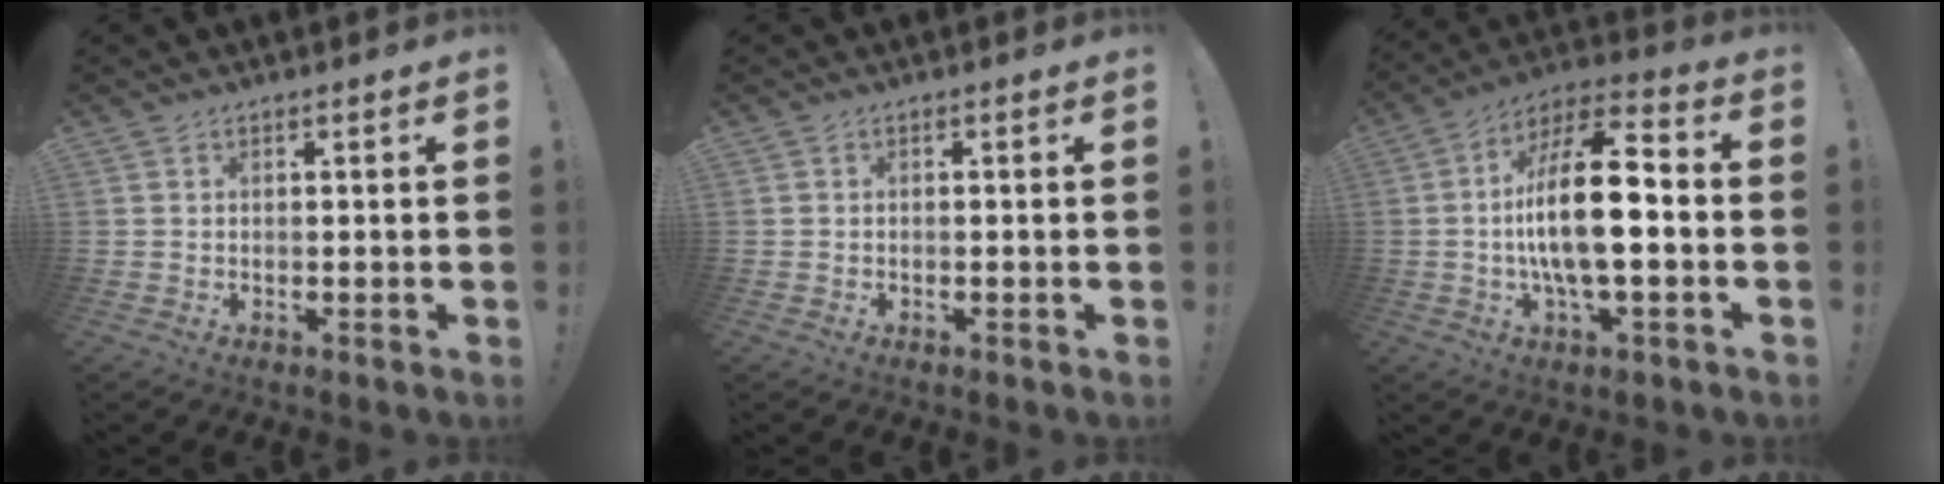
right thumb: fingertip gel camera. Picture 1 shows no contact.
{"total": 0.0}
{"total": 18.3, "force": [-1.7, 6.4, 17.1], "torque": [-0.312, 0.007, -0.034]}